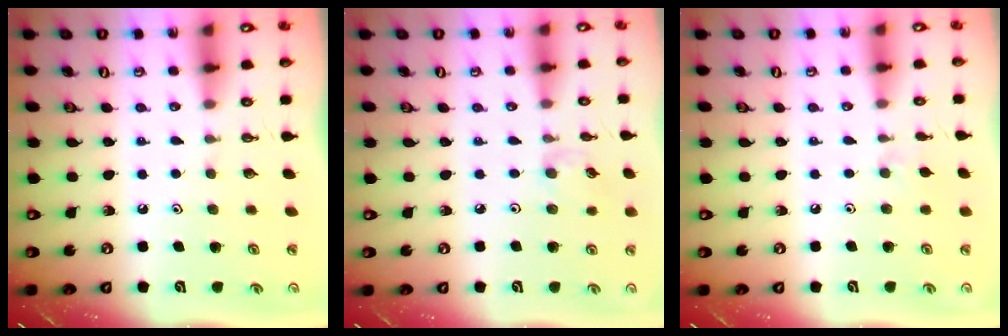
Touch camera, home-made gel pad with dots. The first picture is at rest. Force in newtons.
{"total": 3.4, "press": 3.4, "slide": 0.6}
{"total": 2.5, "press": 2.4, "slide": 0.5}